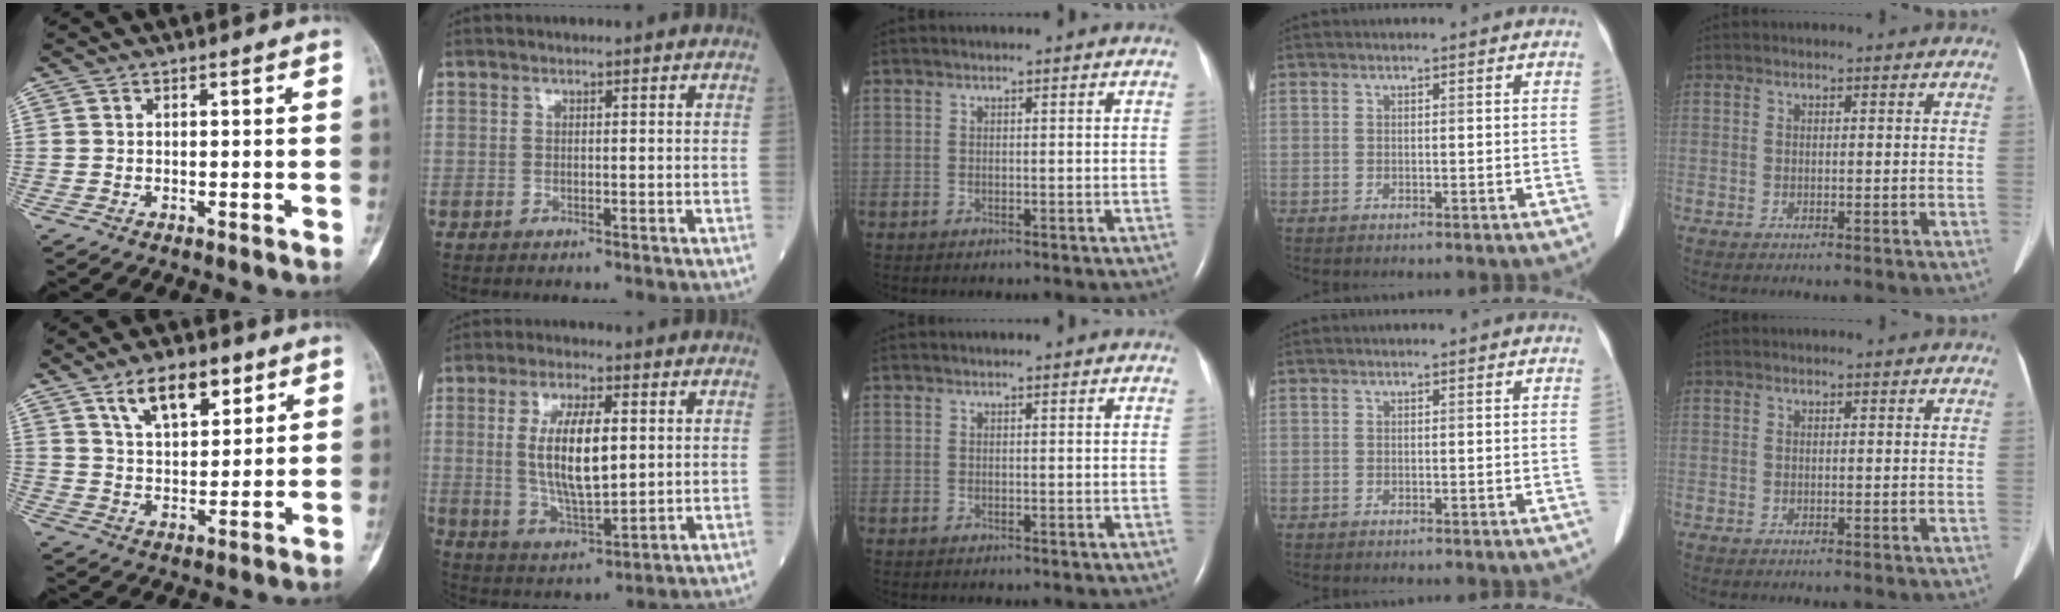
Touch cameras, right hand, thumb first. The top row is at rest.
{"thumb": {"total": 11.0, "force": [6.3, 5.3, 7.3], "torque": [-0.102, -0.029, 0.114]}, "index": {"total": 10.6, "force": [1.6, 3.0, 10.0], "torque": [-0.199, -0.003, 0.034]}}